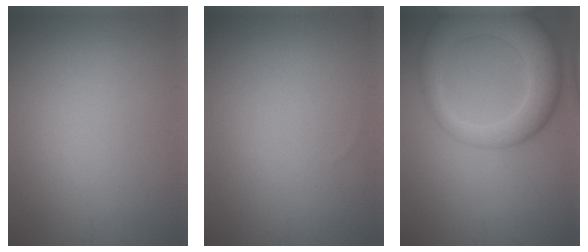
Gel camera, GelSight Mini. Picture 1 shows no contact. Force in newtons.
{"total": 0.0}
{"total": 8.1, "press": 8.1, "slide": 0.4}